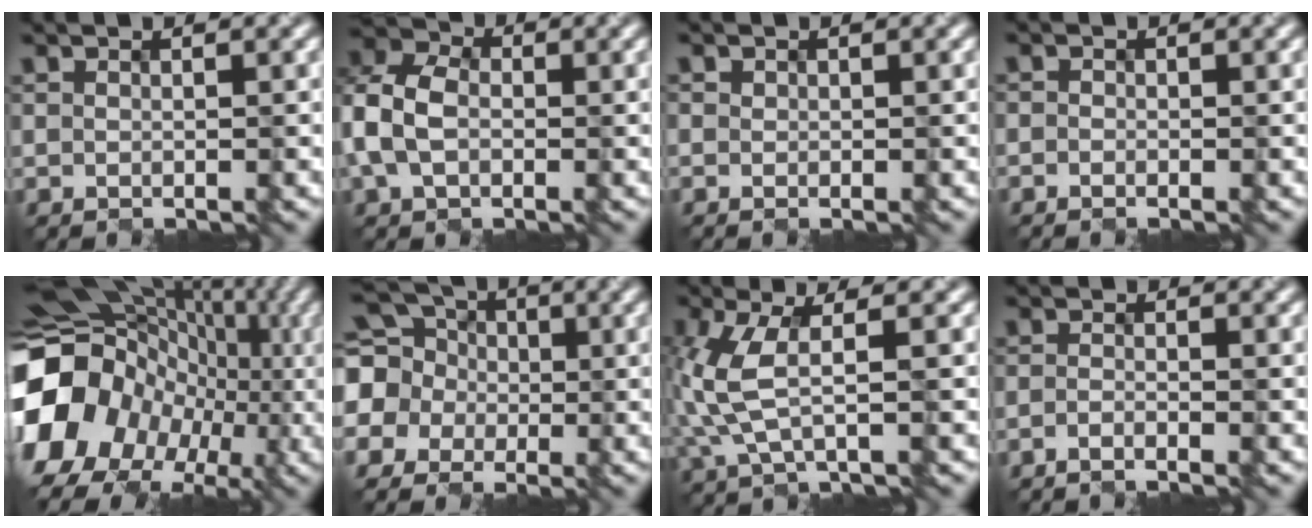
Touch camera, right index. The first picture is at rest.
{"total": 5.4, "force": [-1.7, 3.9, 3.3], "torque": [-0.108, -0.001, -0.011]}
{"total": 1.5, "force": [-0.7, -0.8, -1.1], "torque": [0.003, -0.009, 0.011]}
{"total": 1.8, "force": [-1.2, -0.8, -1.0], "torque": [0.004, -0.008, 0.000]}
{"total": 17.9, "force": [-5.0, 15.3, 7.8], "torque": [-0.178, -0.017, -0.091]}
{"total": 7.6, "force": [0.3, 7.2, 2.3], "torque": [-0.092, 0.019, -0.003]}
{"total": 4.3, "force": [-1.2, 1.5, 3.8], "torque": [-0.137, -0.009, 0.005]}
{"total": 2.1, "force": [-2.0, -0.7, -0.4], "torque": [-0.004, -0.007, -0.019]}